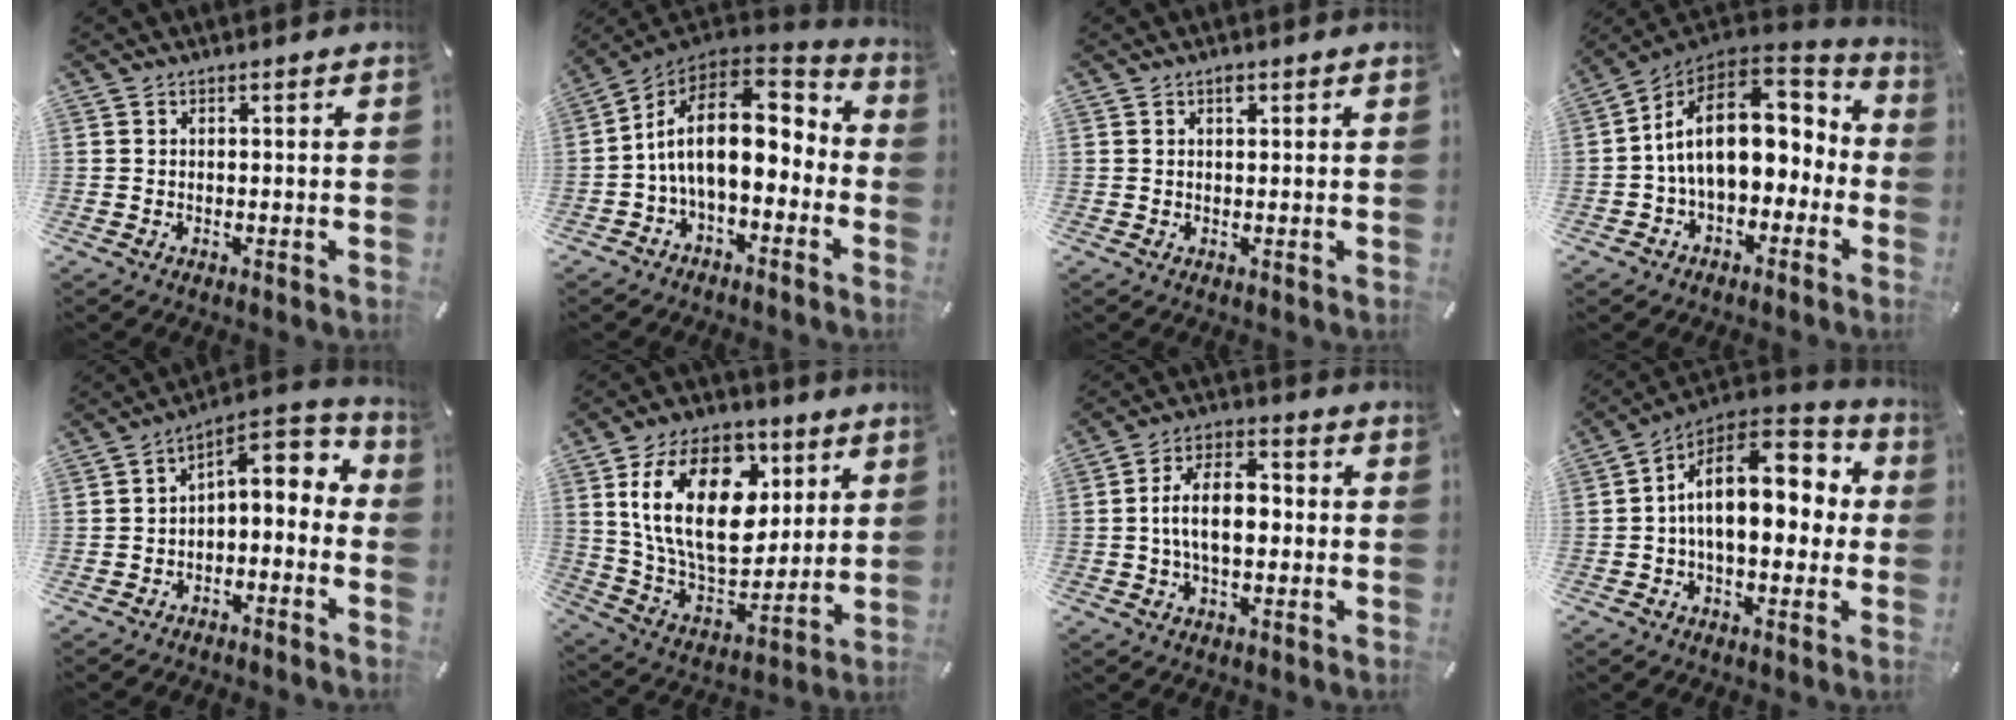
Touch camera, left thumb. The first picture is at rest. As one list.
[{"total": 17.5, "force": [0.7, 10.1, 14.3], "torque": [-0.267, -0.004, 0.011]}, {"total": 1.2, "force": [0.6, 0.7, 0.8], "torque": [-0.010, -0.001, 0.008]}, {"total": 19.7, "force": [2.0, 12.4, 15.2], "torque": [-0.255, -0.006, 0.039]}, {"total": 5.8, "force": [0.9, 3.8, 4.3], "torque": [-0.046, -0.025, 0.007]}, {"total": 23.7, "force": [7.7, 15.1, 16.5], "torque": [-0.312, -0.022, 0.128]}, {"total": 10.6, "force": [-0.9, 6.3, 8.5], "torque": [-0.151, 0.012, -0.019]}, {"total": 18.5, "force": [2.7, 11.1, 14.6], "torque": [-0.227, -0.007, 0.049]}]